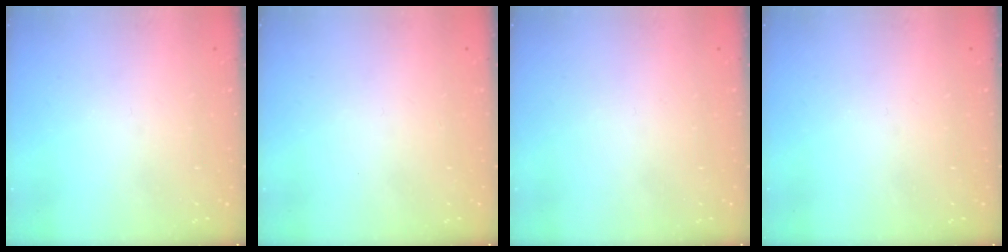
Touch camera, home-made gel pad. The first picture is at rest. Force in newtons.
{"total": 1.5, "press": 1.5, "slide": 0.1}
{"total": 1.5, "press": 1.5, "slide": 0.1}
{"total": 0.0}